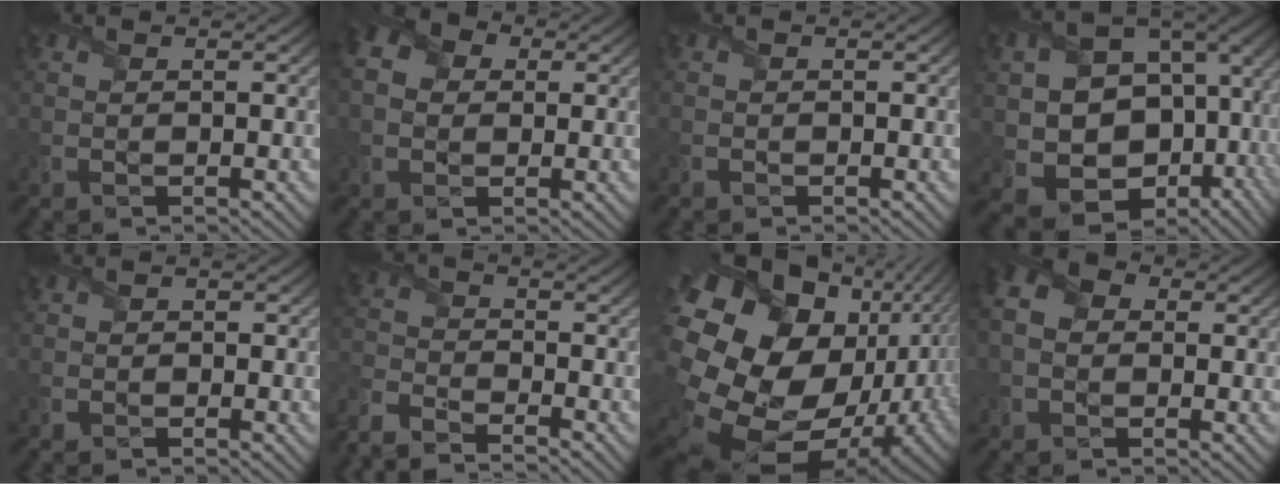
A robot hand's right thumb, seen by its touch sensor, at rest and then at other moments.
{"total": 6.2, "force": [1.1, 5.0, 3.5], "torque": [-0.108, 0.009, 0.018]}
{"total": 0.6, "force": [-0.5, 0.2, 0.0], "torque": [-0.001, -0.002, -0.012]}
{"total": 15.6, "force": [-1.5, 12.2, 9.6], "torque": [-0.191, -0.051, 0.006]}
{"total": 1.3, "force": [-1.0, 0.7, 0.3], "torque": [0.002, -0.002, -0.022]}
{"total": 6.6, "force": [-6.2, 1.4, 1.8], "torque": [-0.055, -0.015, -0.142]}
{"total": 22.5, "force": [-0.9, 17.5, 14.2], "torque": [-0.324, -0.066, -0.003]}
{"total": 6.9, "force": [-0.2, 5.4, 4.3], "torque": [-0.106, 0.013, -0.016]}